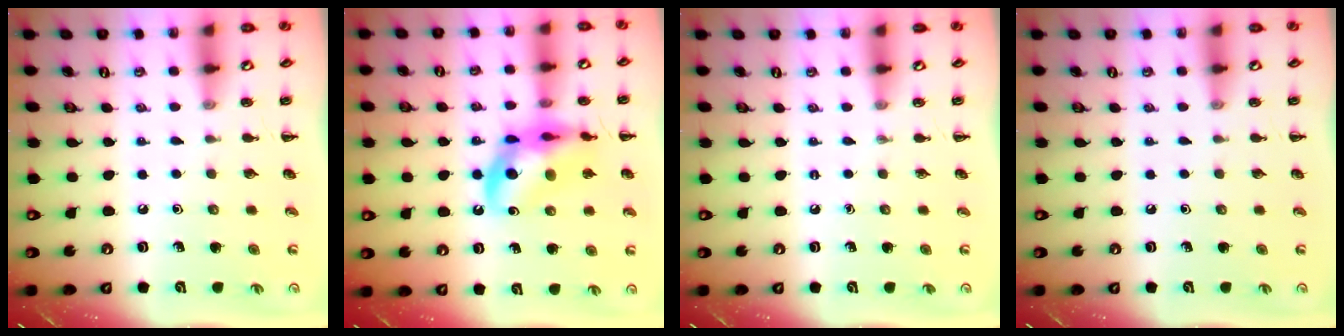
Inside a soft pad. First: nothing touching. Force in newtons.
{"total": 15.5, "press": 15.1, "slide": 3.7}
{"total": 0.0}
{"total": 0.0}